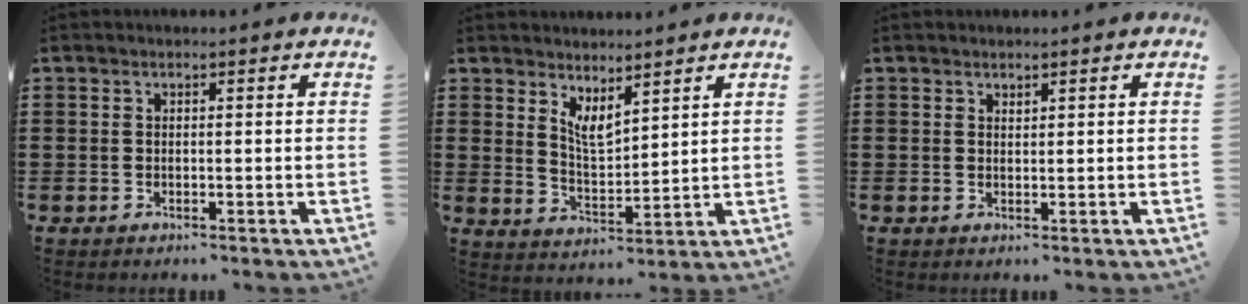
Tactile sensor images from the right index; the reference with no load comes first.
{"total": 4.1, "force": [3.4, 1.1, 2.0], "torque": [-0.048, -0.012, 0.061]}
{"total": 0.7, "force": [0.7, 0.2, 0.0], "torque": [0.000, 0.001, 0.014]}